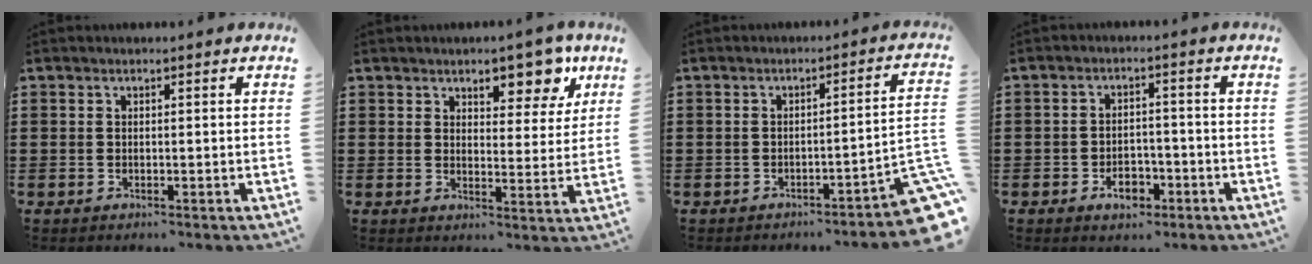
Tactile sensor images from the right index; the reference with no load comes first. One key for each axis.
{"total": 7.8, "fx": 5.8, "fy": 3.3, "fz": 4.0, "tx": -0.059, "ty": -0.021, "tz": 0.096}
{"total": 4.4, "fx": -3.0, "fy": 0.2, "fz": 3.2, "tx": -0.047, "ty": -0.018, "tz": -0.059}
{"total": 4.4, "fx": -2.4, "fy": 2.6, "fz": 2.6, "tx": -0.036, "ty": 0.003, "tz": -0.044}